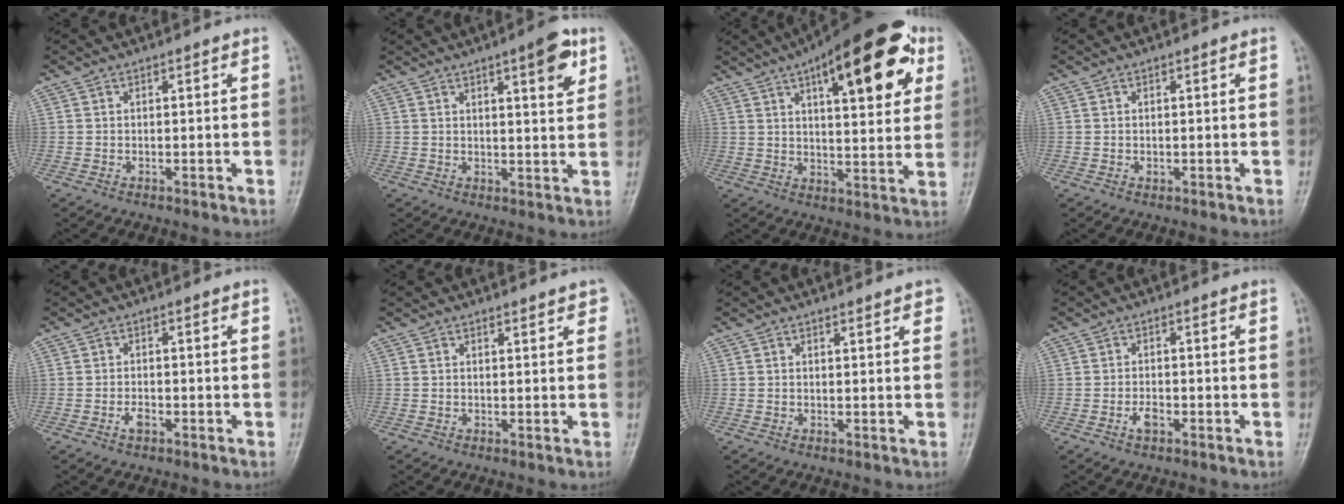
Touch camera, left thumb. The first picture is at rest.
{"total": 7.4, "force": [3.8, 2.0, 6.0], "torque": [-0.070, -0.016, 0.048]}
{"total": 23.2, "force": [10.4, 8.4, 19.0], "torque": [-0.244, -0.007, 0.144]}
{"total": 0.6, "force": [0.0, 0.5, 0.4], "torque": [-0.004, 0.000, 0.001]}
{"total": 1.9, "force": [-0.9, 1.0, 1.3], "torque": [-0.024, 0.004, -0.019]}
{"total": 1.9, "force": [1.5, 0.7, 1.1], "torque": [-0.004, -0.004, 0.015]}
{"total": 1.7, "force": [1.2, 0.5, 1.0], "torque": [-0.008, -0.004, 0.014]}
{"total": 2.3, "force": [-1.1, 1.2, 1.6], "torque": [-0.029, 0.006, -0.023]}